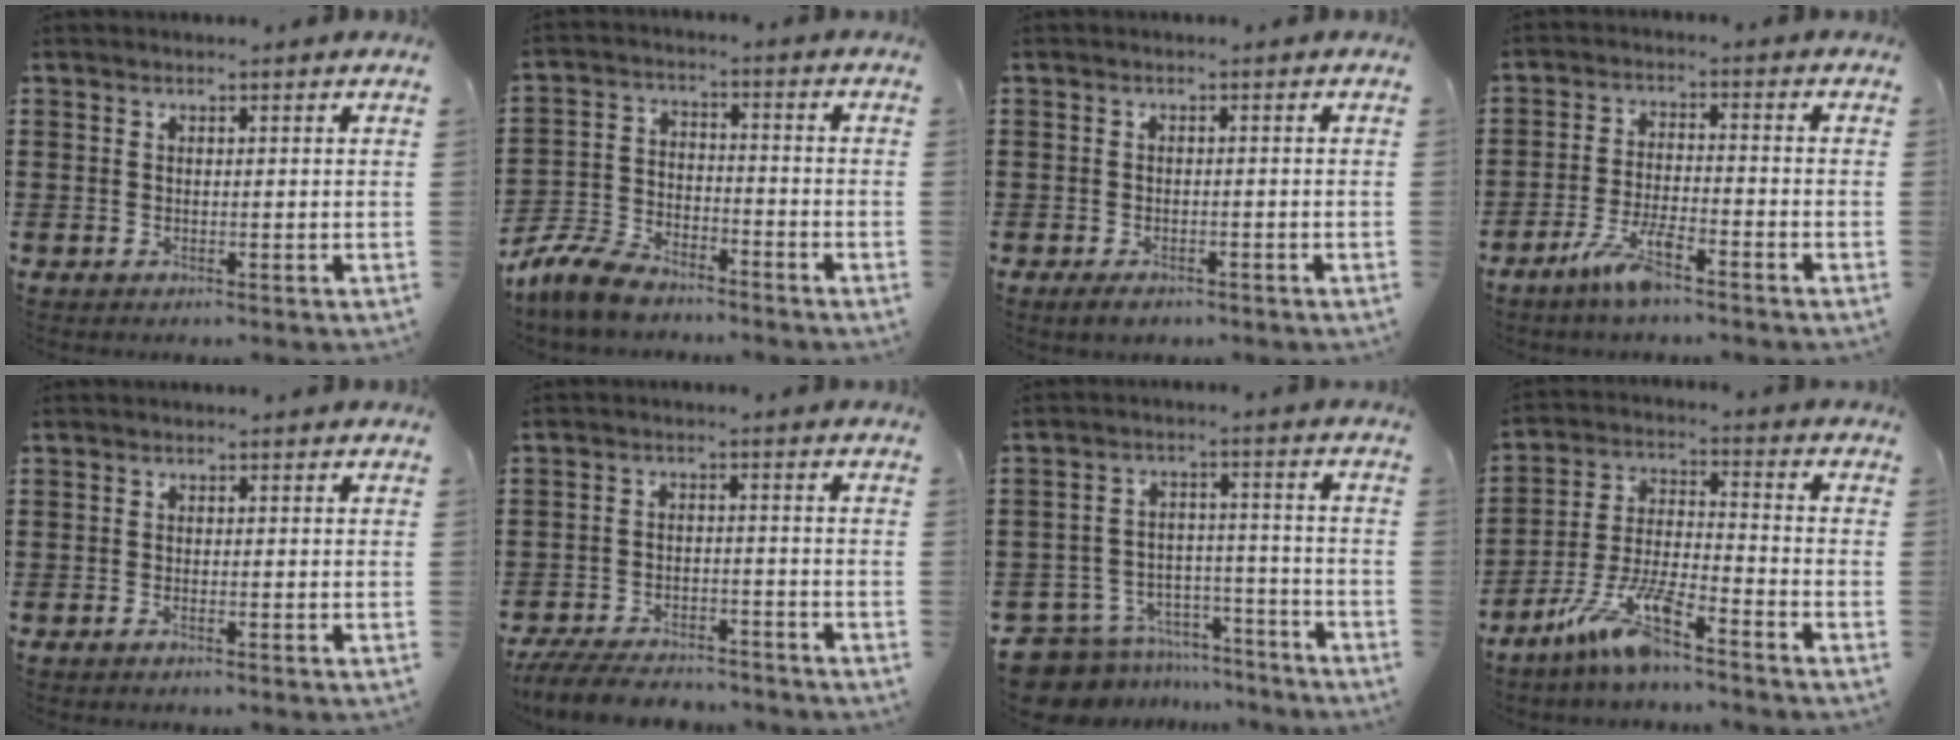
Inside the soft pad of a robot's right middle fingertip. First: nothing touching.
{"total": 8.2, "force": [-7.5, 2.3, 2.5], "torque": [-0.071, 0.014, -0.153]}
{"total": 1.8, "force": [-1.4, 0.8, 0.7], "torque": [-0.016, 0.000, -0.028]}
{"total": 5.9, "force": [-4.1, 1.2, 4.1], "torque": [-0.092, -0.001, -0.079]}
{"total": 0.6, "force": [-0.5, 0.1, 0.4], "torque": [-0.010, -0.003, -0.008]}
{"total": 6.0, "force": [-5.7, 1.1, 1.4], "torque": [-0.036, 0.003, -0.116]}
{"total": 9.3, "force": [-8.7, 3.0, 1.3], "torque": [-0.041, 0.023, -0.174]}
{"total": 10.0, "force": [-7.5, 1.6, 6.4], "torque": [-0.144, -0.001, -0.146]}